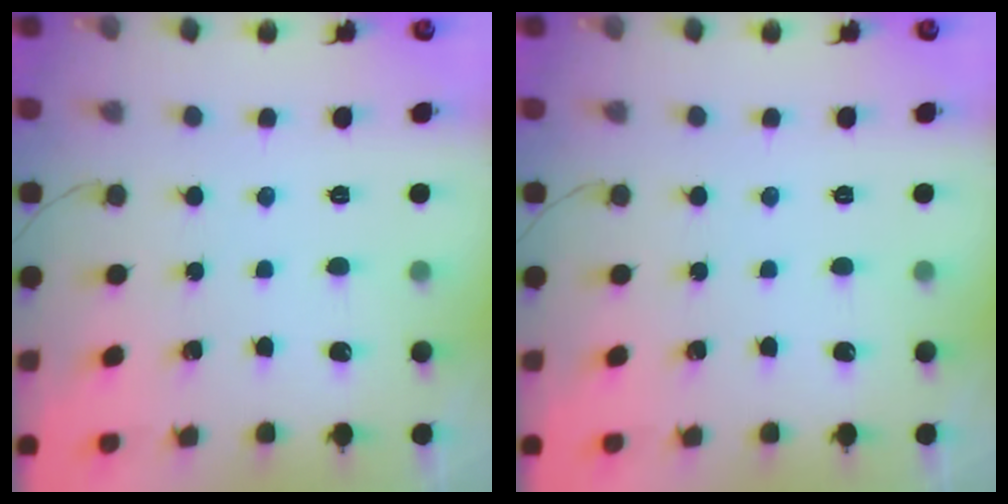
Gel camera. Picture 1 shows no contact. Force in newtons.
{"total": 0.0}